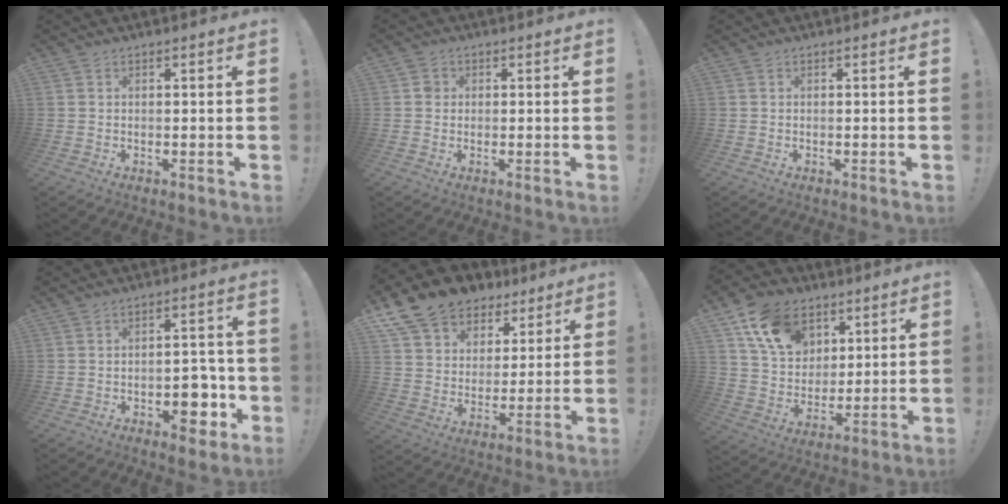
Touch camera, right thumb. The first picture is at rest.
{"total": 2.1, "force": [0.3, 2.0, 0.6], "torque": [0.002, 0.000, 0.002]}
{"total": 0.0}
{"total": 8.8, "force": [-3.4, 5.4, 6.0], "torque": [-0.048, 0.015, -0.055]}
{"total": 13.4, "force": [9.5, 8.8, 3.5], "torque": [-0.058, -0.070, 0.183]}
{"total": 15.7, "force": [8.0, 11.3, 7.3], "torque": [-0.130, -0.029, 0.158]}